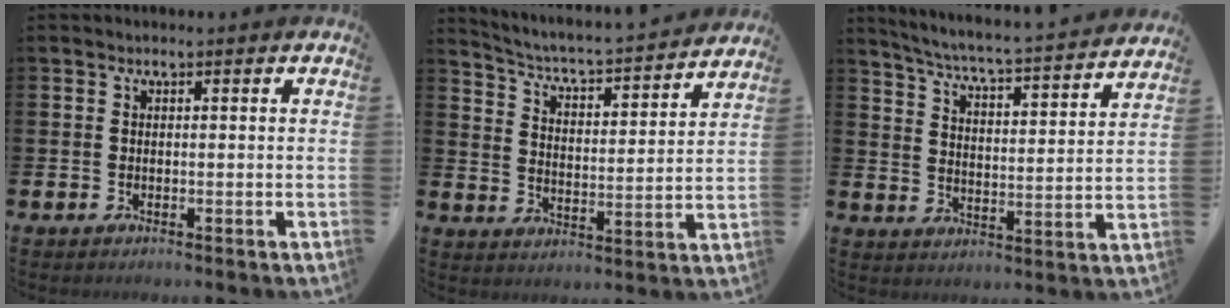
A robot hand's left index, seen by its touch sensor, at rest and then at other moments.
{"total": 4.8, "force": [4.6, 0.3, 1.3], "torque": [-0.051, -0.046, 0.071]}
{"total": 5.4, "force": [5.1, -0.2, 1.8], "torque": [-0.058, -0.050, 0.081]}